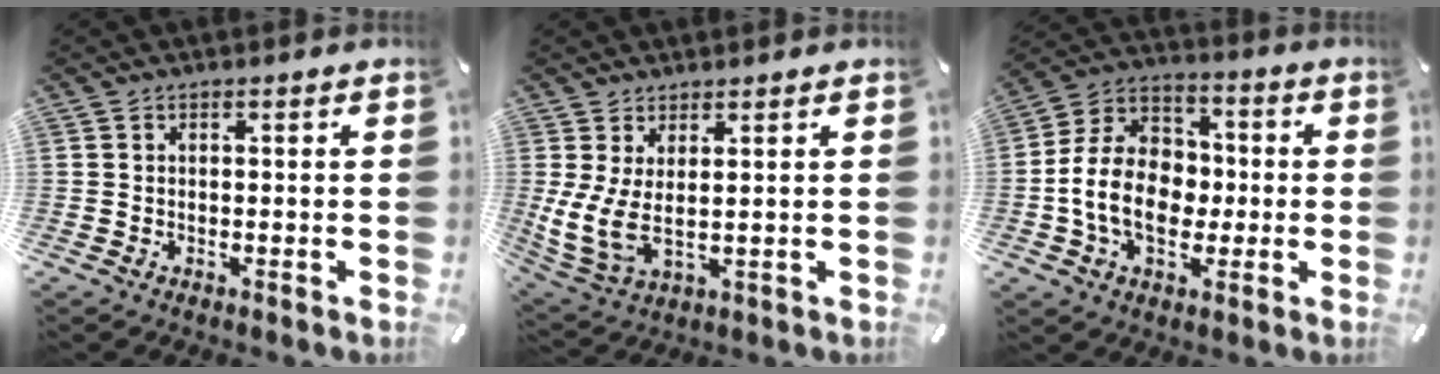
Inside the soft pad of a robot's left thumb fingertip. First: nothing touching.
{"total": 7.7, "force": [1.7, 3.7, 6.6], "torque": [-0.160, -0.024, 0.033]}
{"total": 14.0, "force": [-2.5, 10.9, 8.4], "torque": [-0.197, 0.017, -0.044]}